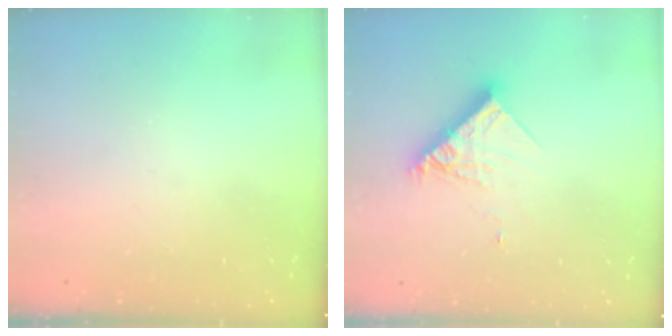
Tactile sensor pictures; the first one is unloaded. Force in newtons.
{"total": 11.8, "press": 11.7, "slide": 1.0}